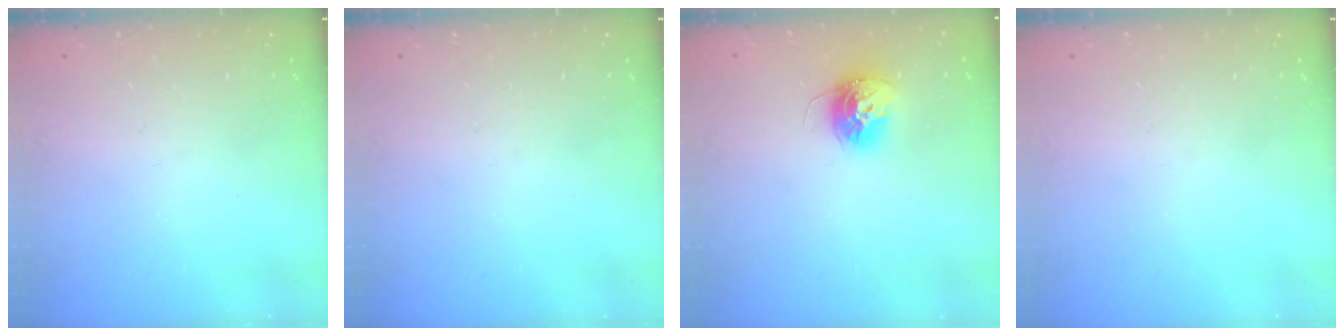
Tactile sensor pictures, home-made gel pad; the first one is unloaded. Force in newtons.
{"total": 0.0}
{"total": 12.4, "press": 12.4, "slide": 1.0}
{"total": 0.0}